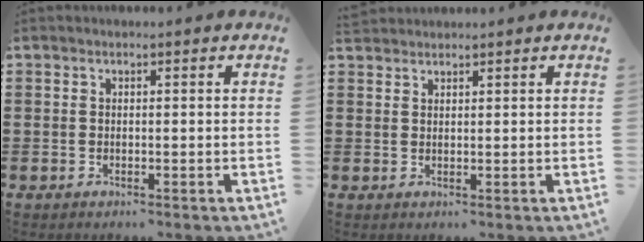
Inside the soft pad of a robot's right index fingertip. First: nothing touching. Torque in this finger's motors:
{"motor_torque": [0.62, 0.73, 0.00, 0.00]}